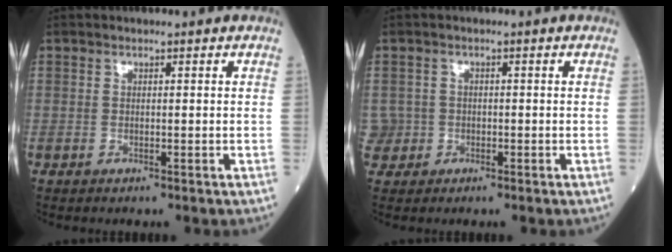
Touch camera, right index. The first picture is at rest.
{"total": 2.7, "force": [-0.5, 2.7, -0.2], "torque": [0.013, 0.010, -0.011]}